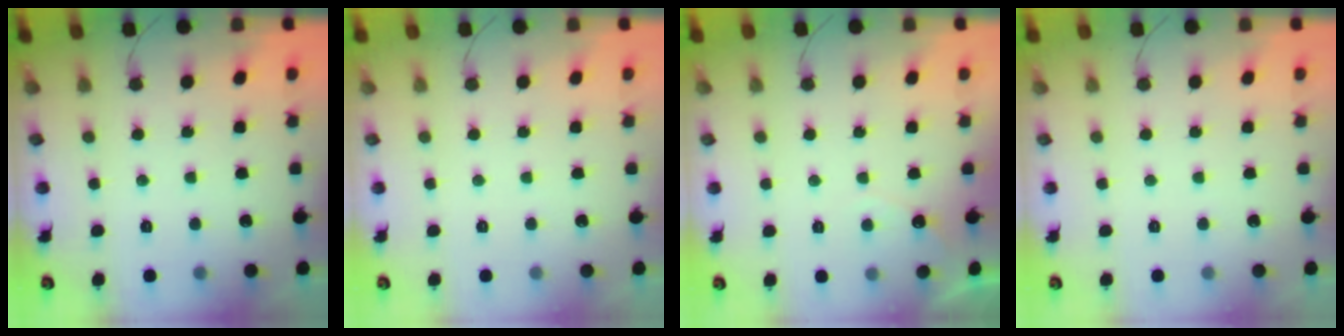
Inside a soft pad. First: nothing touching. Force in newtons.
{"total": 0.0}
{"total": 2.6, "press": 2.6, "slide": 0.1}
{"total": 0.0}